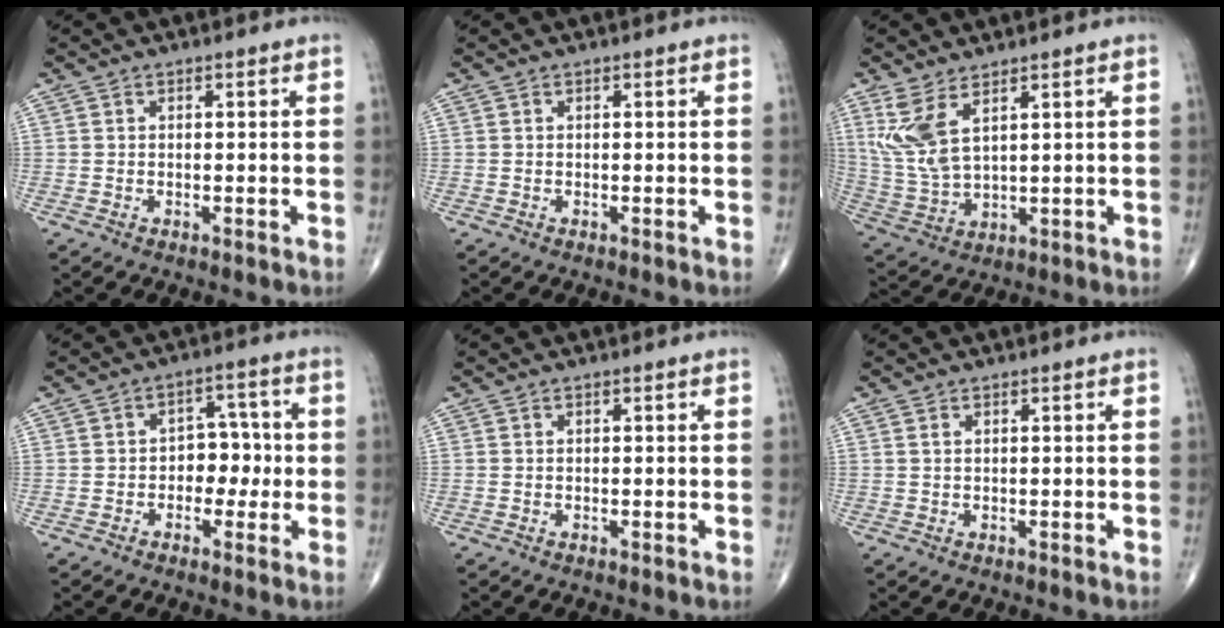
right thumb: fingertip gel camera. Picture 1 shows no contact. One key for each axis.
{"total": 0.0}
{"total": 8.9, "fx": 4.4, "fy": 3.5, "fz": 6.9, "tx": -0.155, "ty": -0.020, "tz": 0.104}
{"total": 6.0, "fx": -0.8, "fy": 4.3, "fz": 4.1, "tx": -0.021, "ty": 0.021, "tz": -0.018}
{"total": 0.0}
{"total": 0.7, "fx": 0.4, "fy": 0.1, "fz": 0.6, "tx": -0.017, "ty": 0.006, "tz": 0.011}